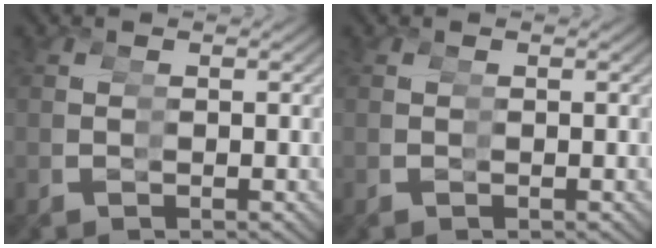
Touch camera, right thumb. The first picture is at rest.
{"total": 0.0}